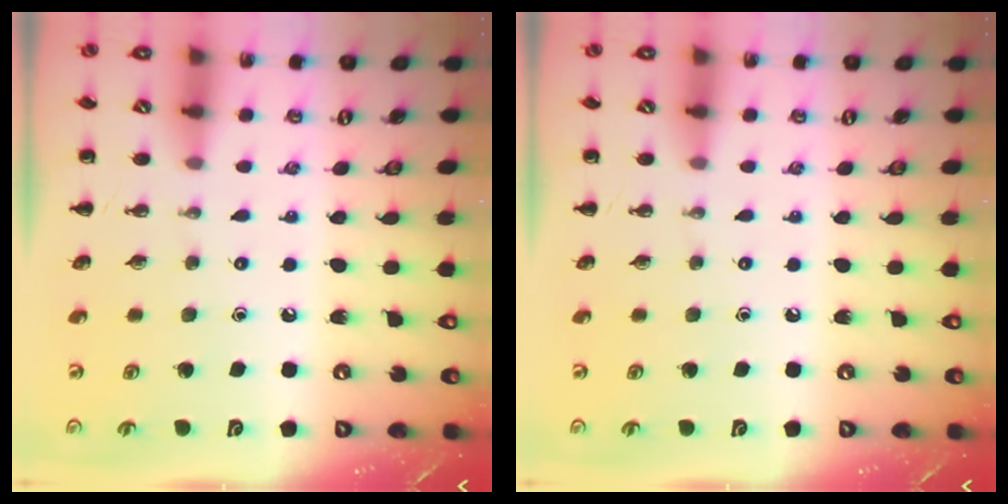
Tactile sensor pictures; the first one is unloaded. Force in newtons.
{"total": 0.0}